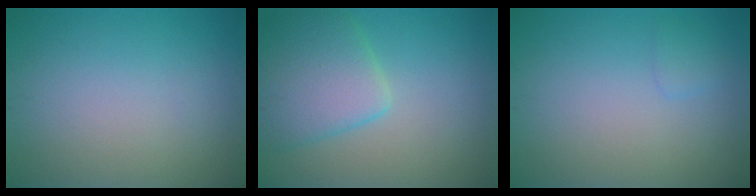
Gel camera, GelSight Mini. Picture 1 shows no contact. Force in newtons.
{"total": 5.4, "press": 5.3, "slide": 0.5}
{"total": 0.9, "press": 0.8, "slide": 0.1}